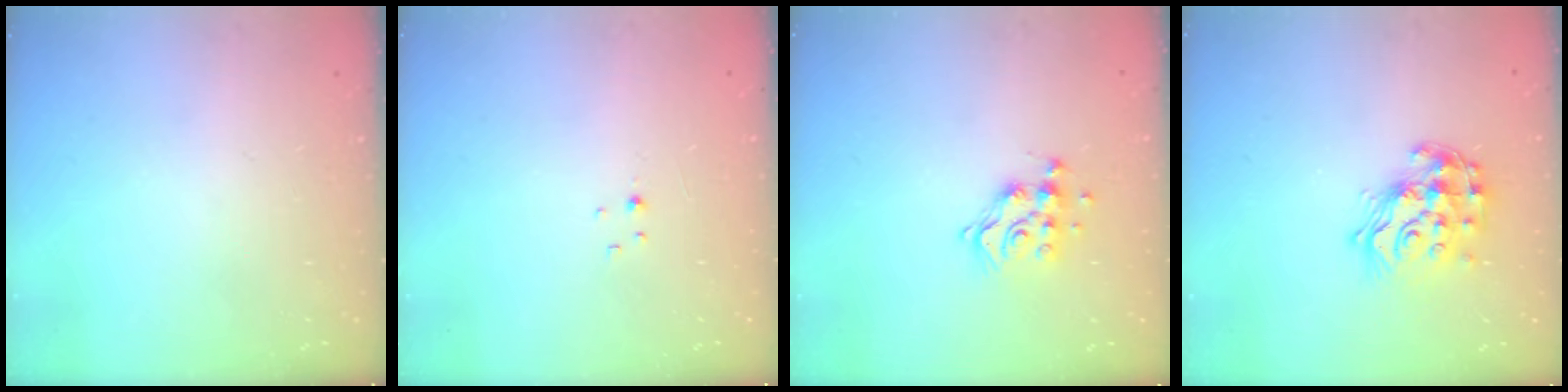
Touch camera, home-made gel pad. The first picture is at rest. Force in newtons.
{"total": 1.1, "press": 1.1, "slide": 0.2}
{"total": 11.2, "press": 11.1, "slide": 0.9}
{"total": 15.0, "press": 14.9, "slide": 1.0}